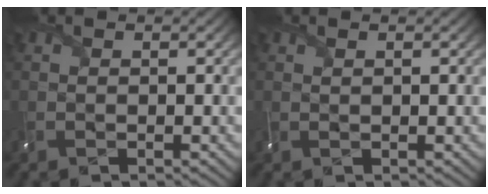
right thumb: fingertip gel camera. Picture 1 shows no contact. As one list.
[{"total": 0.0}]